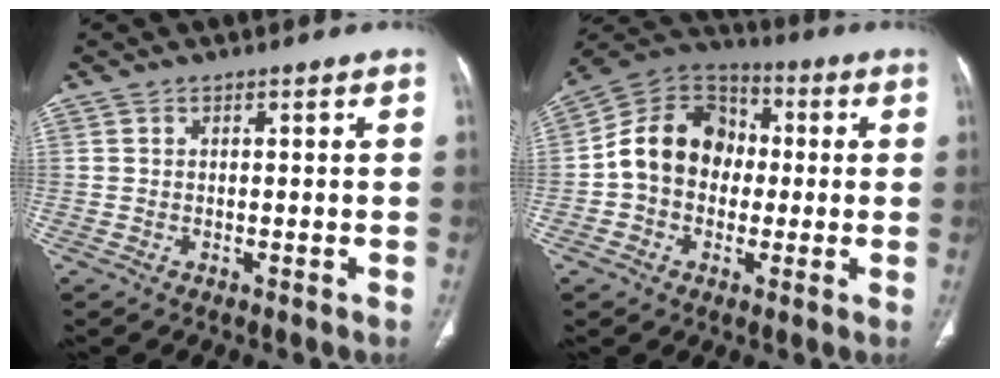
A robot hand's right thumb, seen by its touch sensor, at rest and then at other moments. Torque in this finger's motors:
{"motor_torque": [1.85, 2.21, 1.06, -0.88, 0.14]}